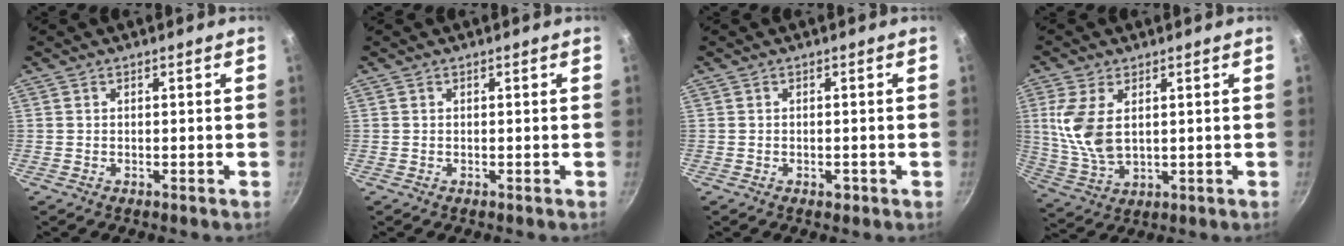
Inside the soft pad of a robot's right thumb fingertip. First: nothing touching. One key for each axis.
{"total": 0.0}
{"total": 1.3, "fx": -0.5, "fy": 0.8, "fz": 0.8, "tx": -0.013, "ty": 0.004, "tz": -0.006}
{"total": 9.8, "fx": 2.2, "fy": 5.5, "fz": 7.8, "tx": -0.162, "ty": -0.013, "tz": 0.058}